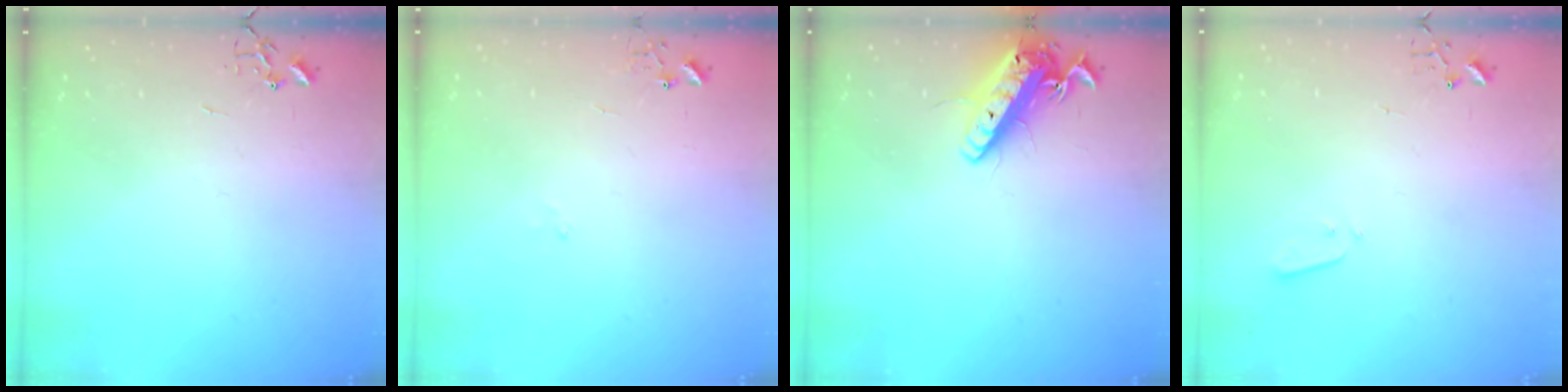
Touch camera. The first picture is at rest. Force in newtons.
{"total": 5.8, "press": 5.8, "slide": 0.7}
{"total": 14.0, "press": 13.8, "slide": 2.7}
{"total": 2.1, "press": 2.0, "slide": 0.4}